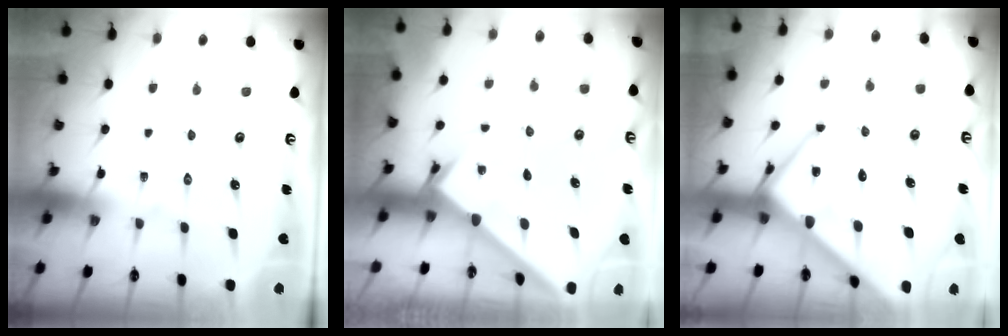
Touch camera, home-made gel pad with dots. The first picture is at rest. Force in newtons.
{"total": 1.4, "press": 1.4, "slide": 0.1}
{"total": 10.6, "press": 10.6, "slide": 1.1}